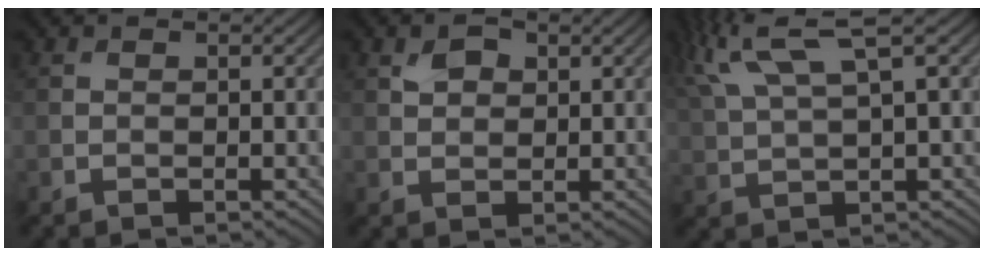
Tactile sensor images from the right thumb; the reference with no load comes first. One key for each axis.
{"total": 2.2, "fx": 1.1, "fy": 1.5, "fz": 1.3, "tx": -0.027, "ty": 0.002, "tz": 0.021}
{"total": 8.8, "fx": 4.8, "fy": 2.1, "fz": 7.0, "tx": -0.159, "ty": 0.029, "tz": 0.098}